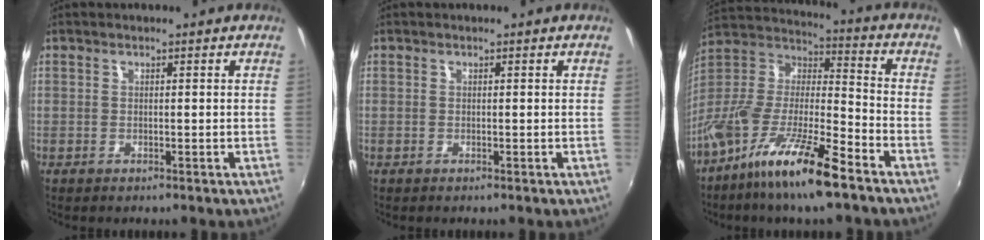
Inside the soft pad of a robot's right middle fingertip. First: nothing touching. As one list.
[{"total": 0.0}, {"total": 18.4, "force": [-12.0, 3.6, 13.5], "torque": [-0.255, -0.017, -0.229]}]